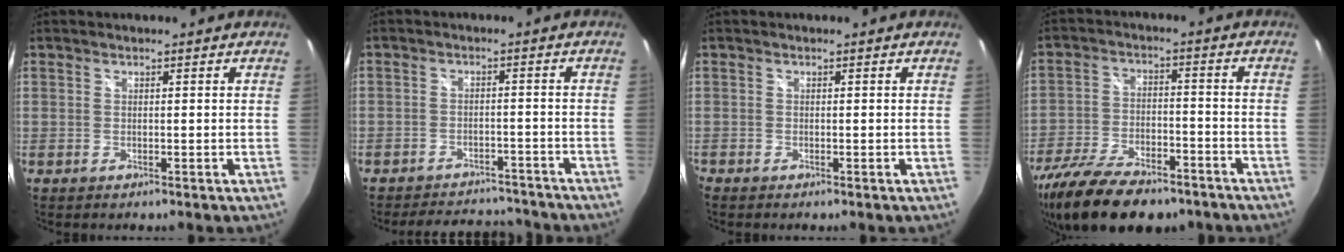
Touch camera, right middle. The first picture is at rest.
{"total": 11.8, "force": [-10.5, 4.3, 3.3], "torque": [-0.075, 0.032, -0.130]}
{"total": 0.6, "force": [-0.5, 0.2, 0.1], "torque": [-0.003, -0.004, -0.014]}
{"total": 21.7, "force": [-16.3, 8.3, 11.7], "torque": [-0.249, -0.036, -0.264]}